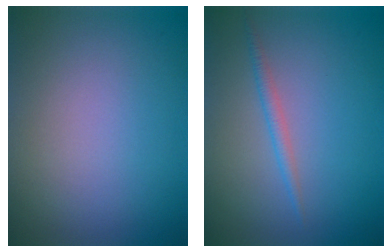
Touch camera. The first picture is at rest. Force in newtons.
{"total": 1.2, "press": 1.2, "slide": 0.1}